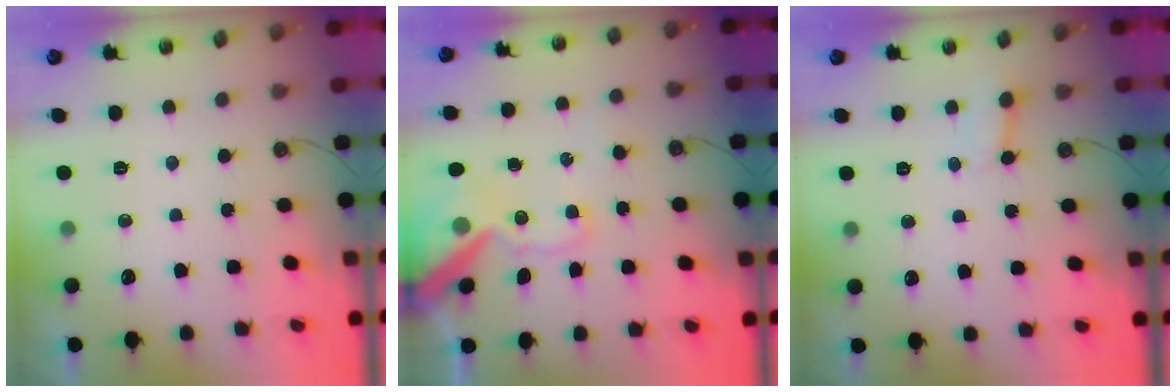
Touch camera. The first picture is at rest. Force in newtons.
{"total": 14.5, "press": 14.3, "slide": 2.4}
{"total": 3.0, "press": 2.9, "slide": 0.4}